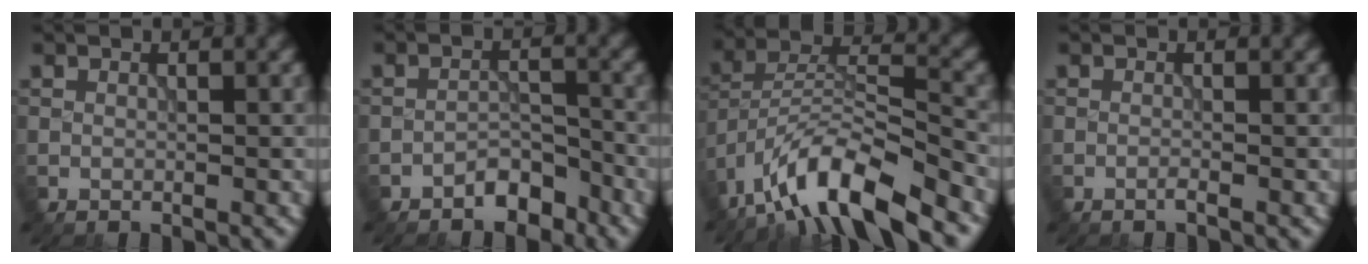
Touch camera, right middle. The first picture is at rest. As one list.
[{"total": 2.8, "force": [-2.3, 1.2, 1.1], "torque": [-0.013, 0.012, -0.040]}, {"total": 11.0, "force": [-8.0, 2.8, 7.0], "torque": [-0.115, 0.011, -0.154]}, {"total": 0.6, "force": [-0.4, 0.0, 0.4], "torque": [-0.008, 0.001, -0.010]}]